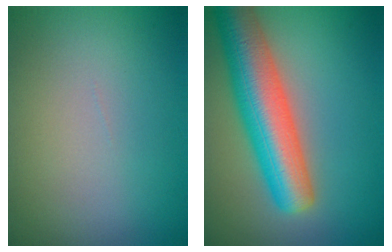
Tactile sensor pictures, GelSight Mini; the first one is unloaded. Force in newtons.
{"total": 8.7, "press": 8.7, "slide": 0.4}